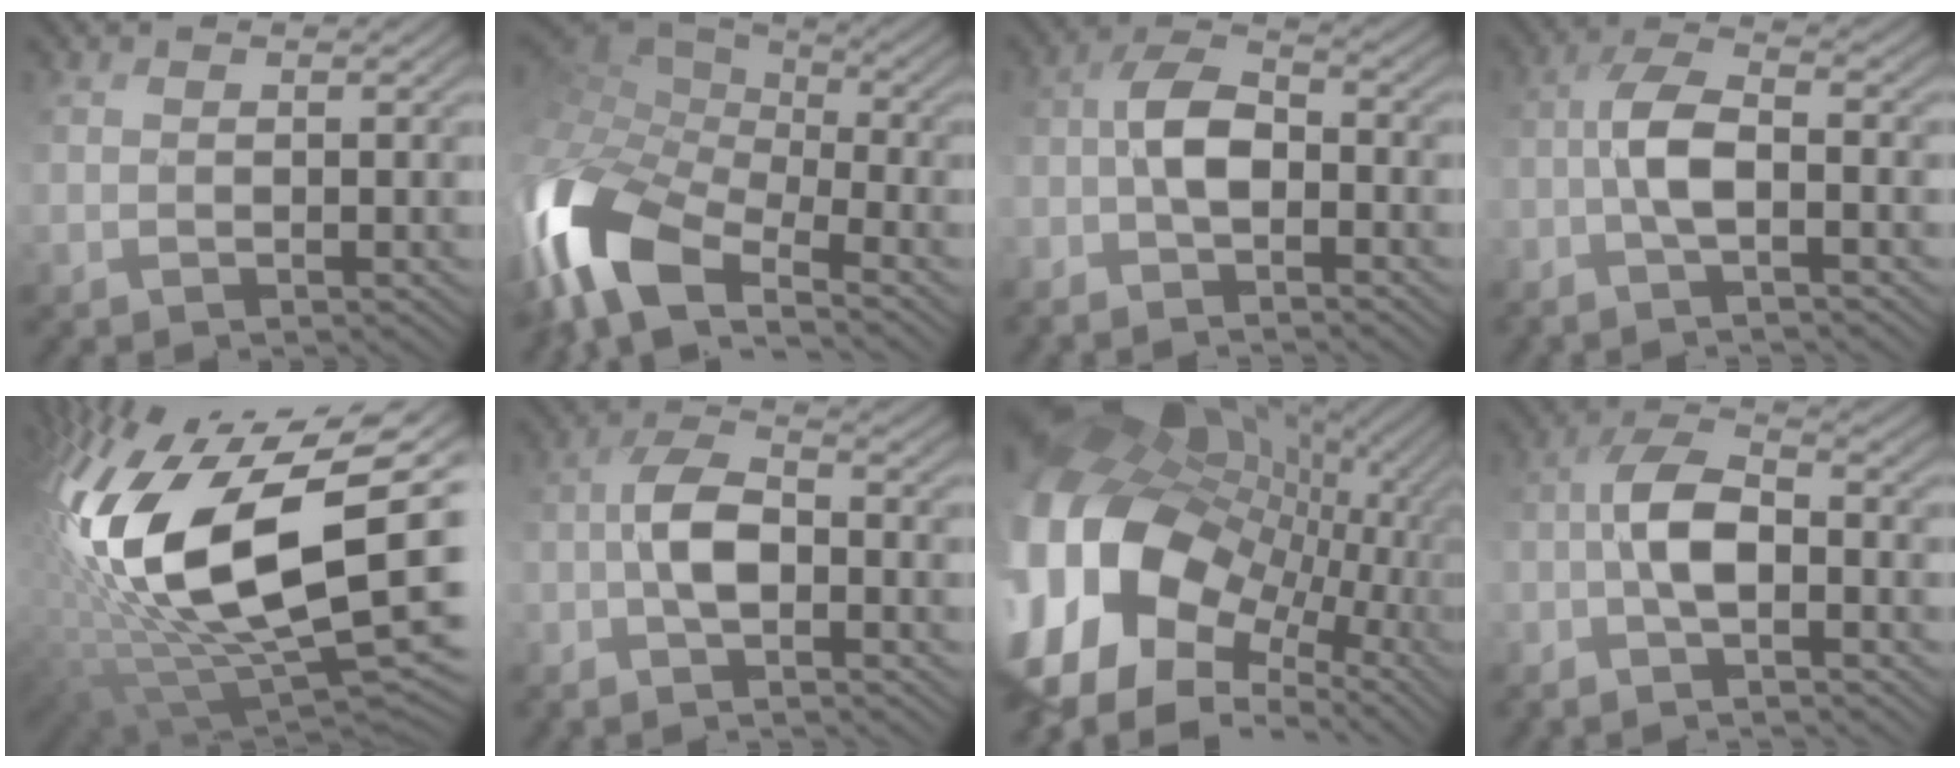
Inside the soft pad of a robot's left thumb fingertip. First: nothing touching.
{"total": 14.3, "force": [-6.6, 7.0, 10.5], "torque": [-0.271, -0.014, -0.126]}
{"total": 5.9, "force": [-2.7, 2.7, 4.4], "torque": [-0.088, 0.009, -0.069]}
{"total": 6.0, "force": [-1.9, 1.7, 5.4], "torque": [-0.106, 0.009, -0.050]}
{"total": 21.3, "force": [3.4, 11.2, 17.8], "torque": [-0.389, -0.023, 0.068]}
{"total": 5.9, "force": [-2.3, 2.4, 4.8], "torque": [-0.093, 0.012, -0.058]}
{"total": 22.0, "force": [-0.7, 17.3, 13.6], "torque": [-0.332, -0.013, -0.003]}
{"total": 6.4, "force": [-2.4, 2.4, 5.4], "torque": [-0.105, 0.012, -0.059]}